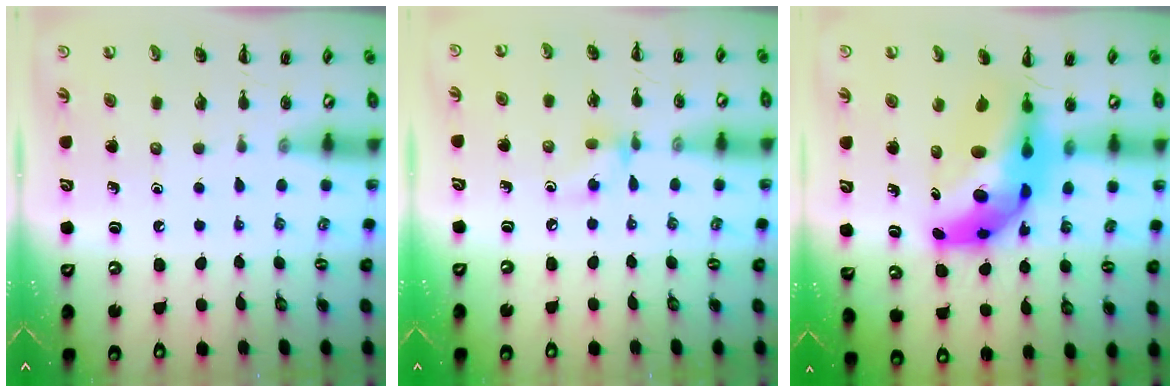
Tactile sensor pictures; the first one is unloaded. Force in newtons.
{"total": 6.2, "press": 6.1, "slide": 1.4}
{"total": 13.6, "press": 12.9, "slide": 4.1}